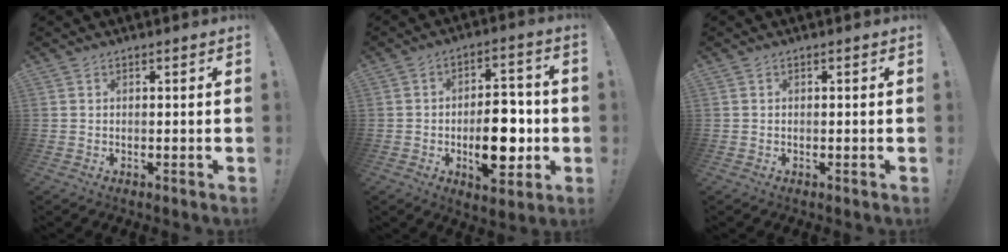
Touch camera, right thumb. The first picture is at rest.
{"total": 14.7, "force": [-3.2, 7.5, 12.3], "torque": [-0.183, 0.008, -0.053]}
{"total": 0.0}